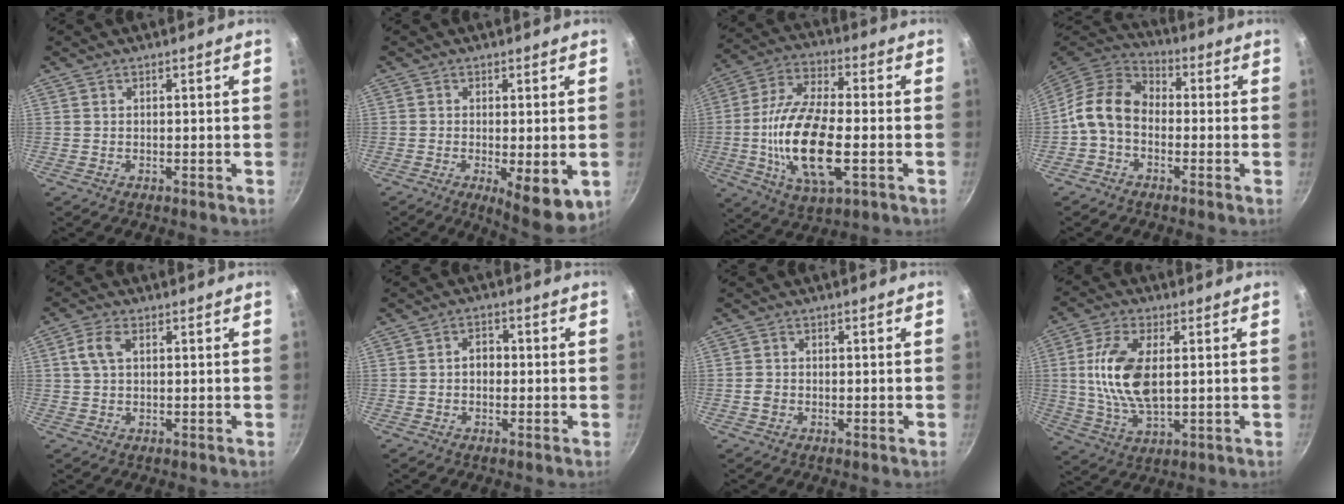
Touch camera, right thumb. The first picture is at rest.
{"total": 9.3, "force": [-2.9, 3.1, 8.3], "torque": [-0.114, -0.020, -0.036]}
{"total": 18.9, "force": [-3.3, 7.9, 16.8], "torque": [-0.333, 0.011, -0.056]}
{"total": 11.0, "force": [-1.9, 8.1, 7.2], "torque": [-0.128, 0.036, -0.050]}
{"total": 4.1, "force": [1.2, 2.4, 3.2], "torque": [-0.076, 0.010, 0.023]}
{"total": 3.8, "force": [-0.3, 2.8, 2.6], "torque": [-0.027, 0.017, -0.012]}
{"total": 1.5, "force": [-0.4, 1.2, 0.7], "torque": [-0.012, 0.003, -0.008]}
{"total": 13.3, "force": [1.4, 6.6, 11.5], "torque": [-0.234, -0.005, 0.032]}